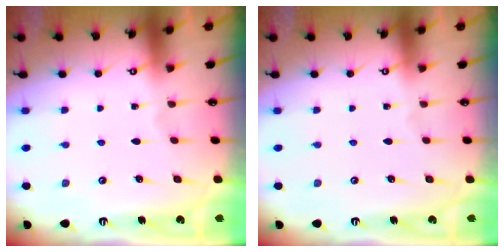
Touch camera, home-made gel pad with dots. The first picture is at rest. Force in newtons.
{"total": 0.0}